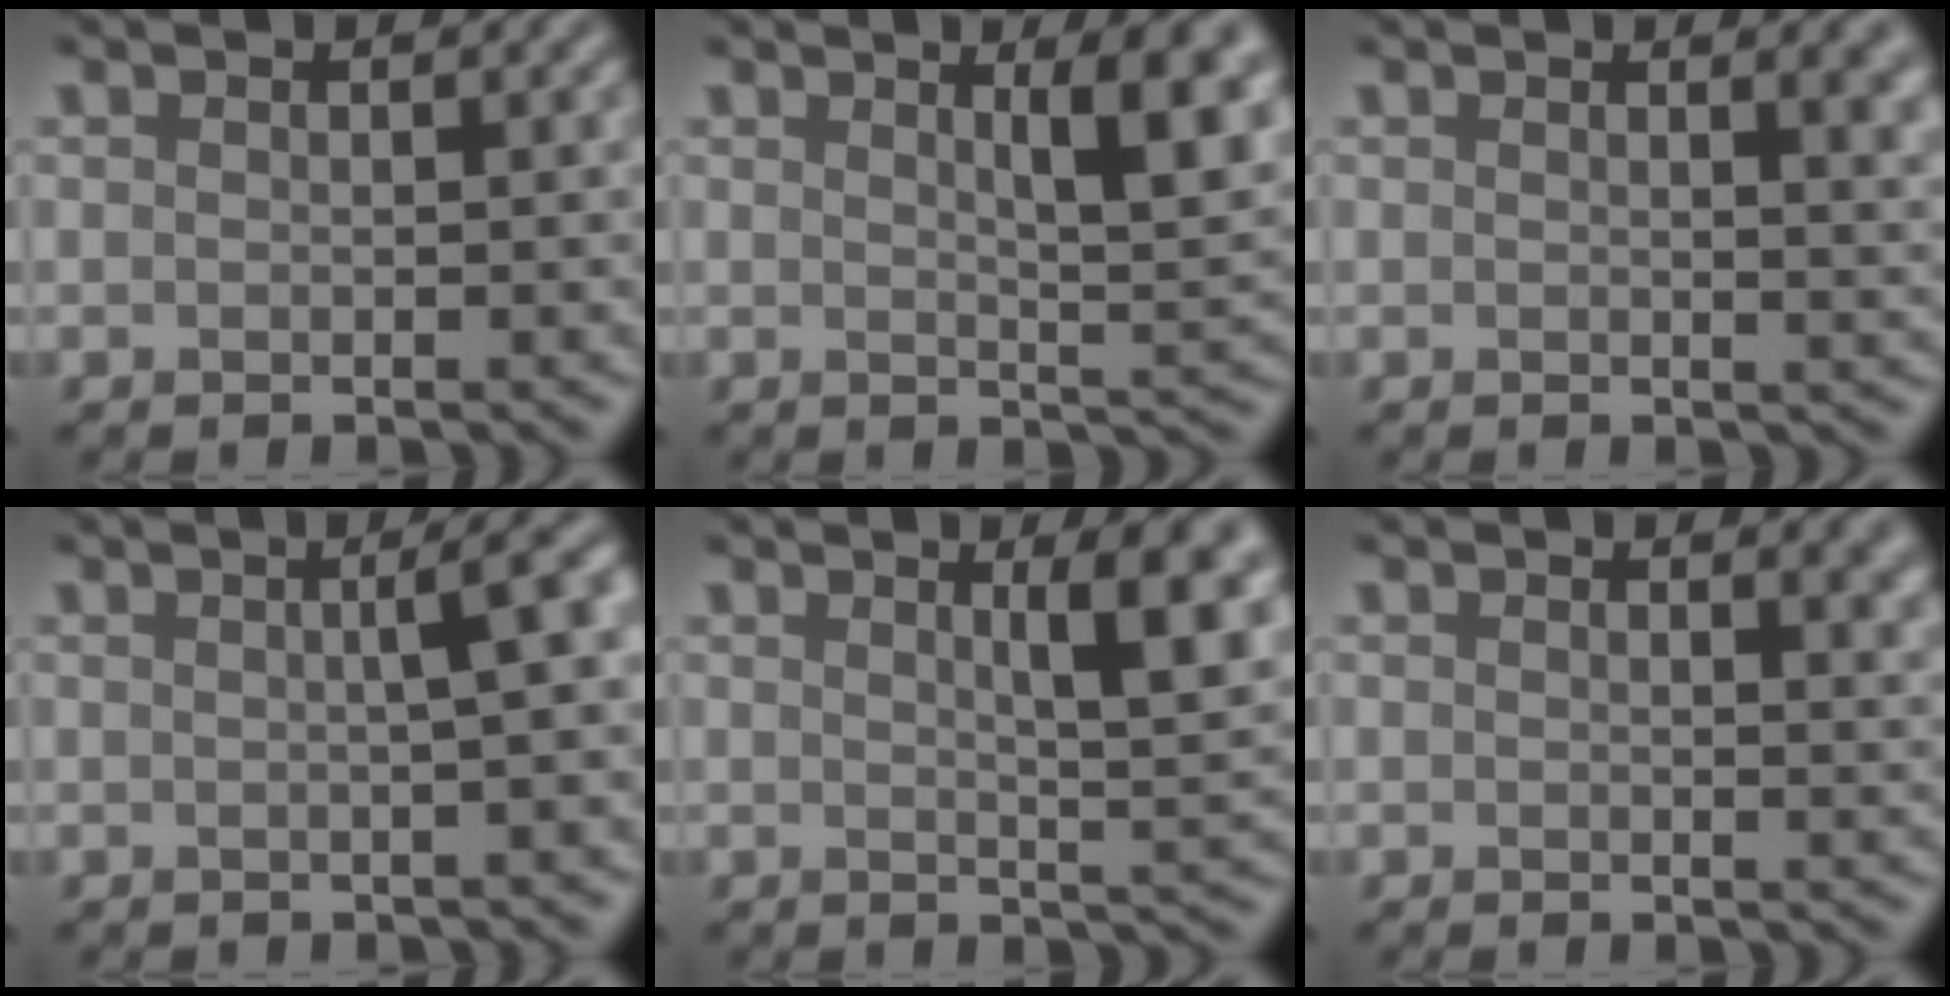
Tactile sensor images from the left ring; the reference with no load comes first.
{"total": 6.0, "force": [2.3, 1.6, 5.3], "torque": [-0.059, -0.004, 0.035]}
{"total": 3.6, "force": [1.6, 1.5, 2.9], "torque": [-0.017, 0.003, 0.019]}
{"total": 3.9, "force": [0.4, 1.0, 3.8], "torque": [-0.033, 0.019, 0.002]}
{"total": 6.3, "force": [2.2, 1.6, 5.6], "torque": [-0.059, 0.000, 0.032]}
{"total": 2.7, "force": [1.5, 1.1, 2.0], "torque": [-0.009, 0.003, 0.019]}